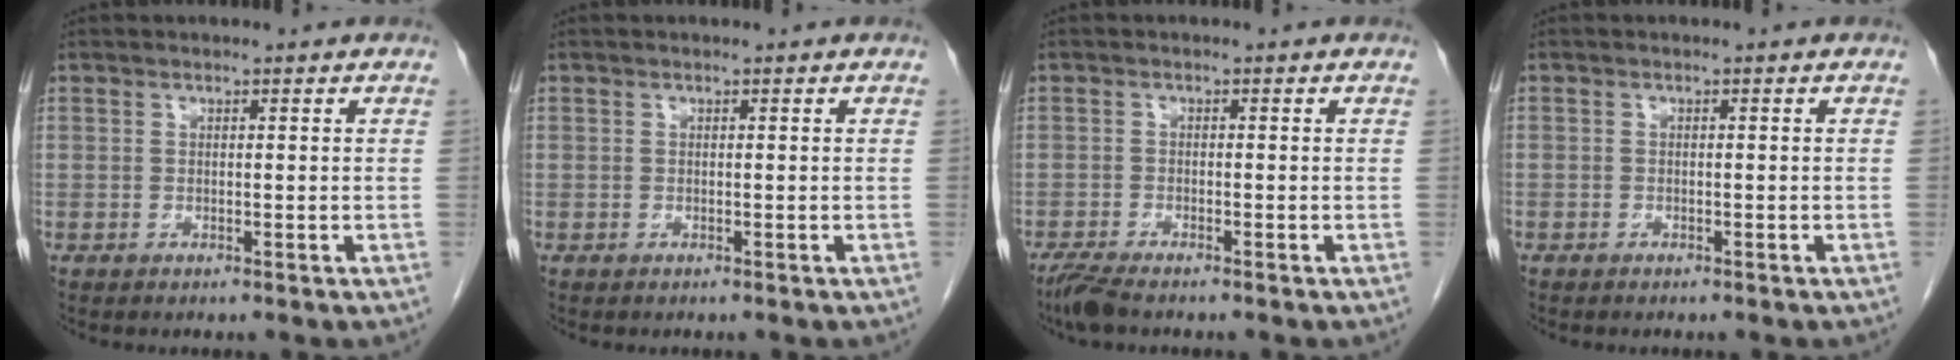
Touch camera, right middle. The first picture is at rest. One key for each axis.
{"total": 0.0}
{"total": 3.2, "fx": -2.7, "fy": 0.4, "fz": 1.7, "tx": -0.041, "ty": -0.010, "tz": -0.051}
{"total": 0.6, "fx": -0.4, "fy": 0.4, "fz": 0.1, "tx": -0.004, "ty": 0.002, "tz": -0.007}